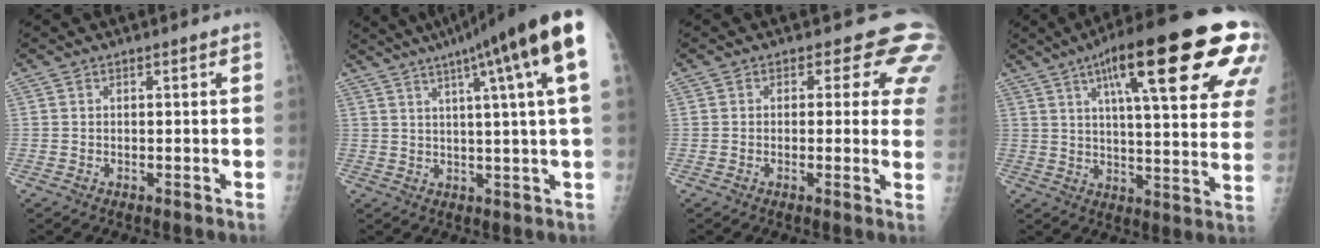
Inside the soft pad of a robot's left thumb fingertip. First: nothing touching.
{"total": 18.5, "force": [9.2, 0.9, 16.0], "torque": [-0.231, 0.006, 0.113]}
{"total": 7.1, "force": [4.2, 4.3, 3.7], "torque": [-0.001, -0.013, 0.022]}
{"total": 28.8, "force": [13.9, 6.3, 24.5], "torque": [-0.304, -0.012, 0.196]}